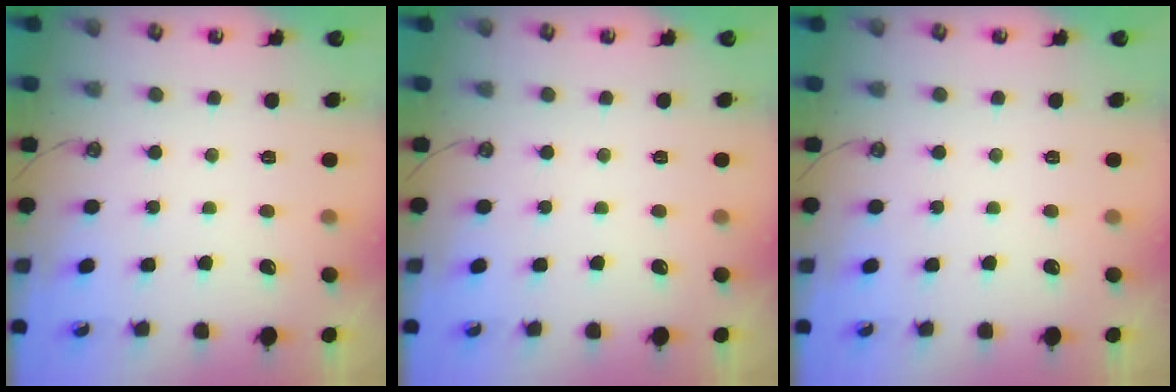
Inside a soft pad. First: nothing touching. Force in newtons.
{"total": 0.0}
{"total": 0.0}